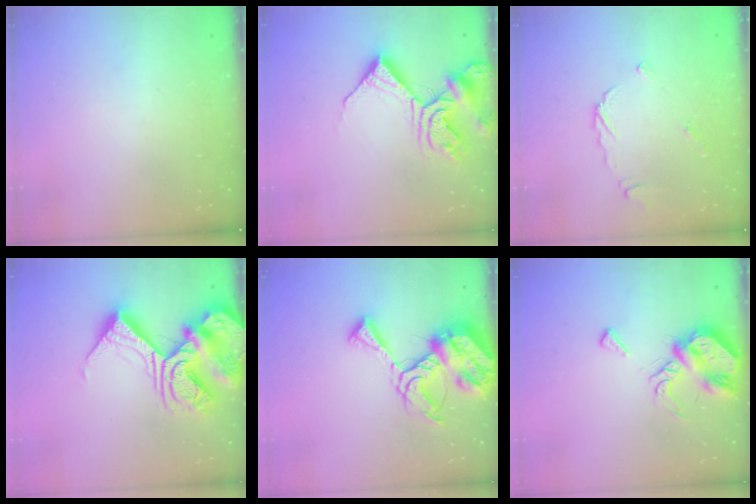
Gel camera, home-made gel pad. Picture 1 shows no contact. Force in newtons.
{"total": 13.6, "press": 13.6, "slide": 1.6}
{"total": 4.9, "press": 4.9, "slide": 0.4}
{"total": 19.4, "press": 19.2, "slide": 2.3}
{"total": 15.5, "press": 15.4, "slide": 1.6}
{"total": 9.3, "press": 9.3, "slide": 0.5}